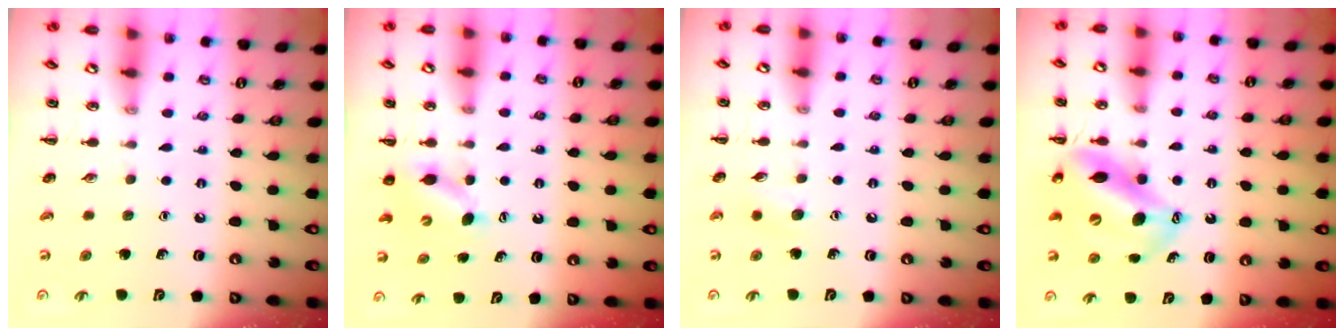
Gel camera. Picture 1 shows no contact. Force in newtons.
{"total": 4.6, "press": 4.4, "slide": 1.2}
{"total": 6.2, "press": 6.0, "slide": 1.6}
{"total": 14.5, "press": 14.0, "slide": 3.7}